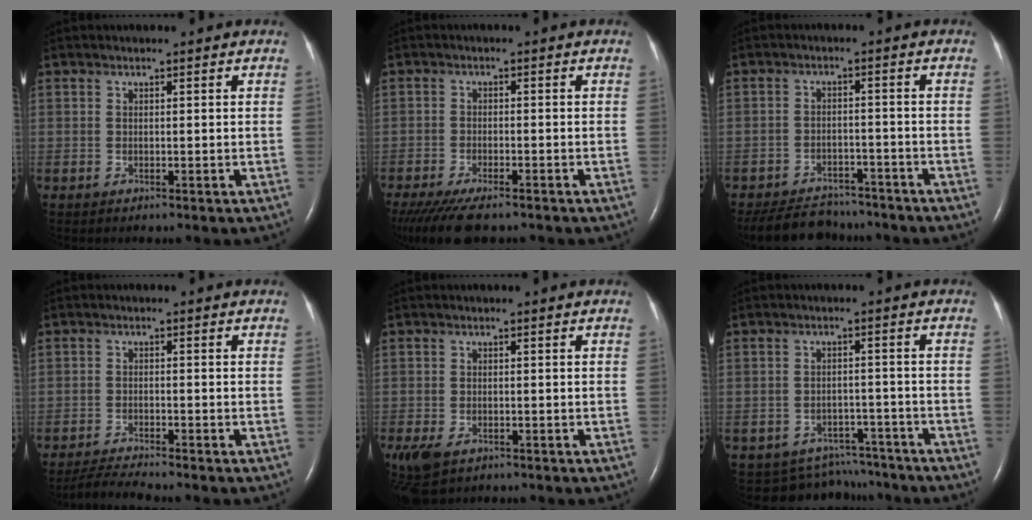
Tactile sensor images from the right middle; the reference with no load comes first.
{"total": 9.4, "force": [-7.4, 2.3, 5.3], "torque": [-0.091, -0.018, -0.118]}
{"total": 9.7, "force": [-8.7, 3.6, 2.3], "torque": [-0.040, -0.002, -0.125]}
{"total": 3.5, "force": [-3.3, -1.0, 0.6], "torque": [-0.023, -0.022, -0.064]}
{"total": 6.9, "force": [-4.1, 4.0, 3.9], "torque": [-0.094, -0.014, -0.066]}
{"total": 8.9, "force": [-8.1, 3.7, -0.5], "torque": [0.005, 0.024, -0.101]}